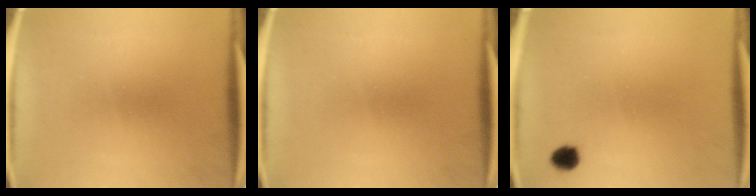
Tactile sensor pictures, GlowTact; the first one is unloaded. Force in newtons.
{"total": 0.0}
{"total": 2.4}